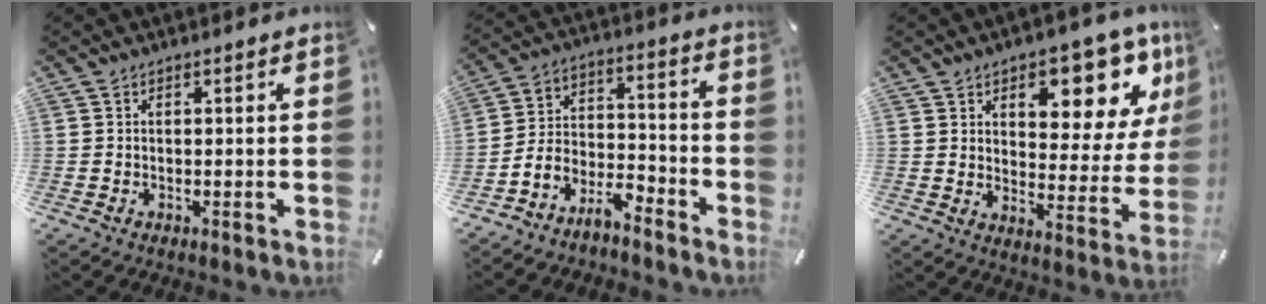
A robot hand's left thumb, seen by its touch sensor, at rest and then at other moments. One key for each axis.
{"total": 7.9, "fx": -6.9, "fy": 3.2, "fz": 2.0, "tx": -0.031, "ty": 0.027, "tz": -0.132}
{"total": 12.3, "fx": 7.8, "fy": 6.5, "fz": 7.0, "tx": -0.069, "ty": -0.071, "tz": 0.129}